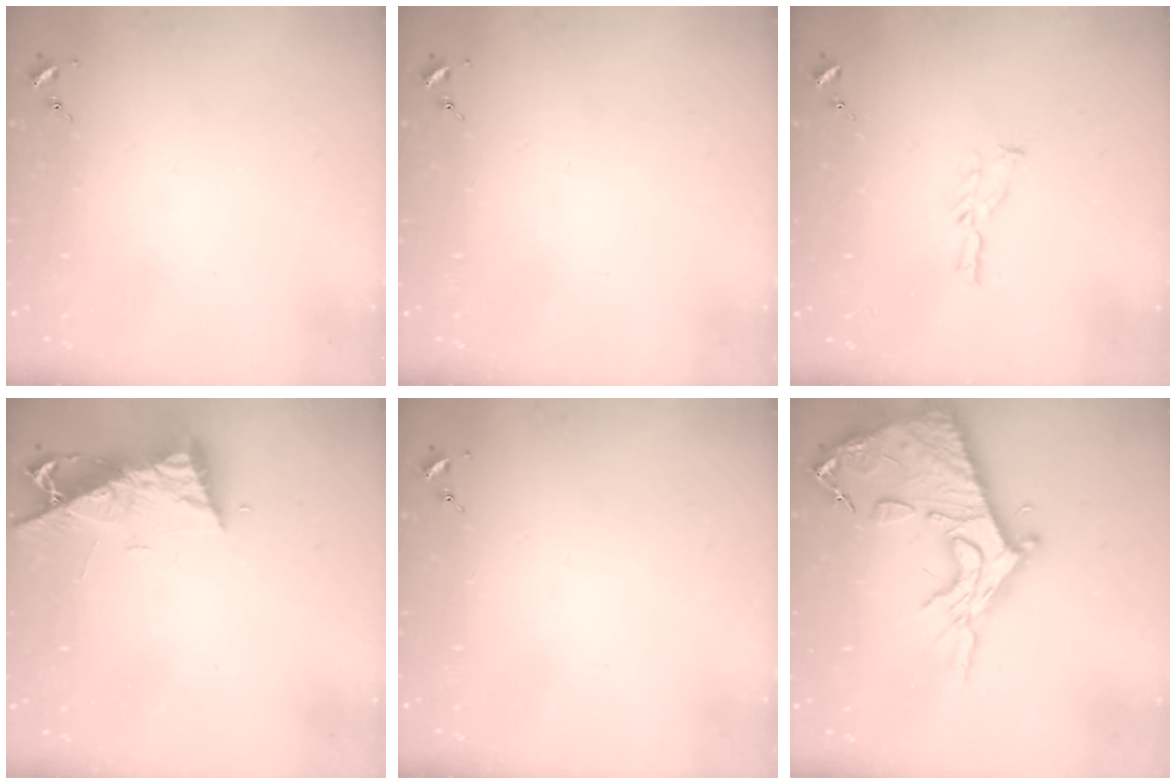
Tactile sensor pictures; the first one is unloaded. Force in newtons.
{"total": 0.0}
{"total": 5.7, "press": 5.7, "slide": 0.1}
{"total": 9.7, "press": 9.7, "slide": 0.7}
{"total": 0.0}
{"total": 19.4, "press": 19.4, "slide": 1.4}